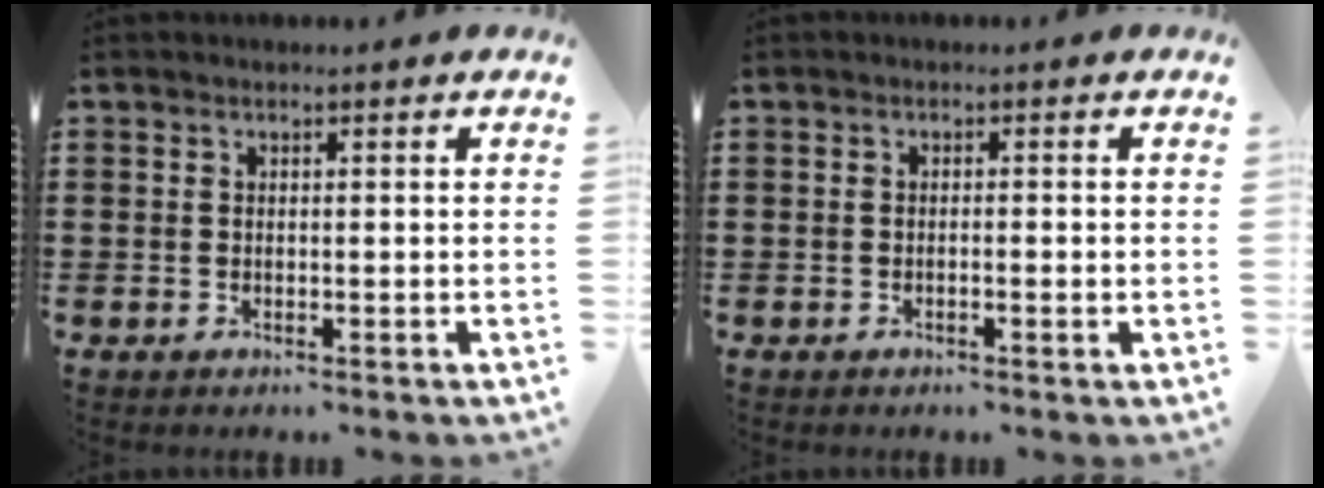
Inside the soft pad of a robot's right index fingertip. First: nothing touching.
{"total": 0.9, "force": [-0.4, -0.1, 0.8], "torque": [-0.015, -0.004, -0.006]}